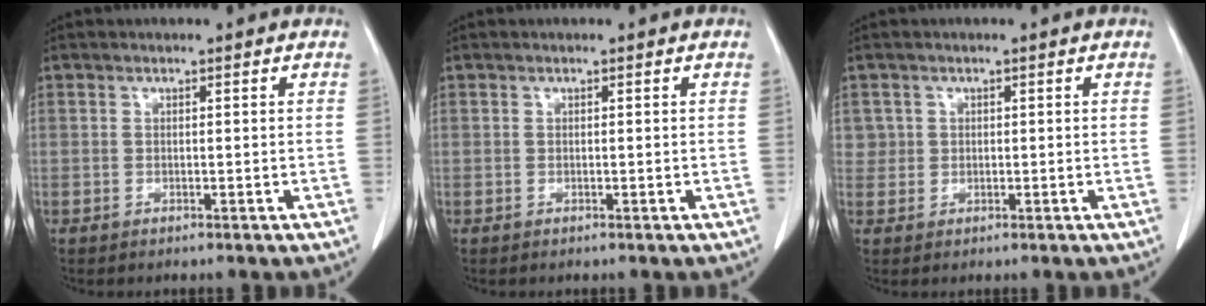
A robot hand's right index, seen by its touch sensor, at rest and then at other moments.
{"total": 0.0}
{"total": 2.0, "force": [0.7, 1.9, -0.2], "torque": [0.018, 0.003, 0.008]}